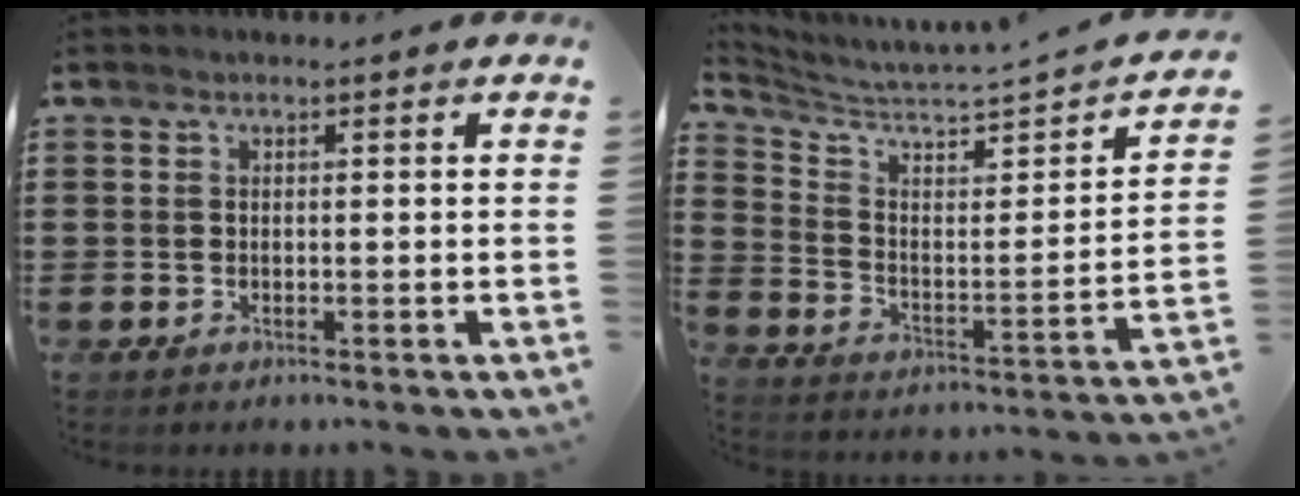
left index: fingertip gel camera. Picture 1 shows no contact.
{"total": 3.3, "force": [2.8, -0.2, 1.7], "torque": [-0.053, -0.040, 0.039]}